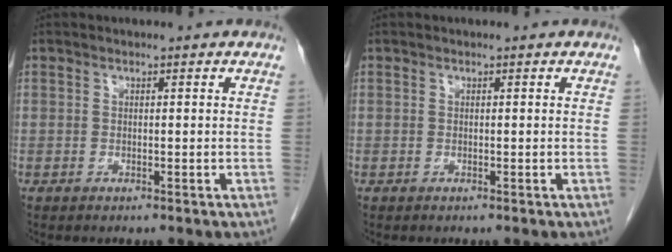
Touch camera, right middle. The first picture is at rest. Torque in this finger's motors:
{"motor_torque": [0.03, -0.01, 0.01, 0.00]}